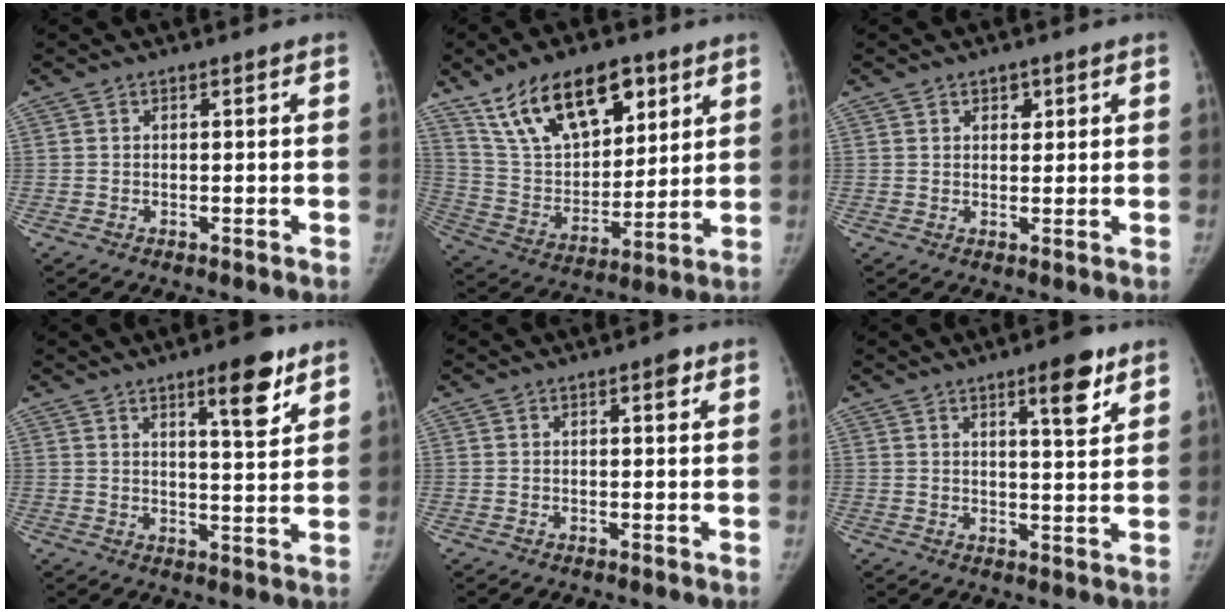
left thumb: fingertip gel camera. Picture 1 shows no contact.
{"total": 20.9, "force": [12.1, 10.8, 13.1], "torque": [-0.183, -0.037, 0.227]}
{"total": 2.3, "force": [1.2, 1.6, 1.0], "torque": [0.000, -0.006, 0.018]}
{"total": 8.2, "force": [5.1, 2.0, 6.1], "torque": [-0.076, -0.033, 0.074]}
{"total": 1.5, "force": [0.7, 0.6, 1.2], "torque": [-0.011, 0.000, 0.007]}
{"total": 6.1, "force": [3.5, 1.8, 4.6], "torque": [-0.052, -0.019, 0.046]}